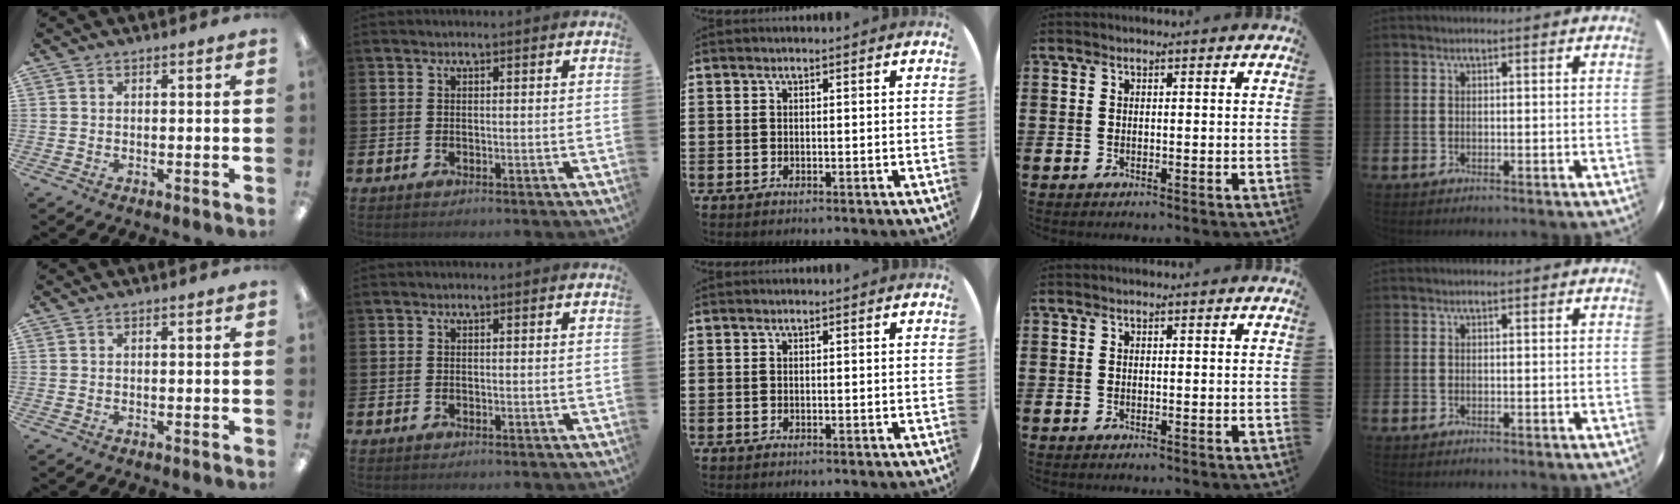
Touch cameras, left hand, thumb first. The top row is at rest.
{}